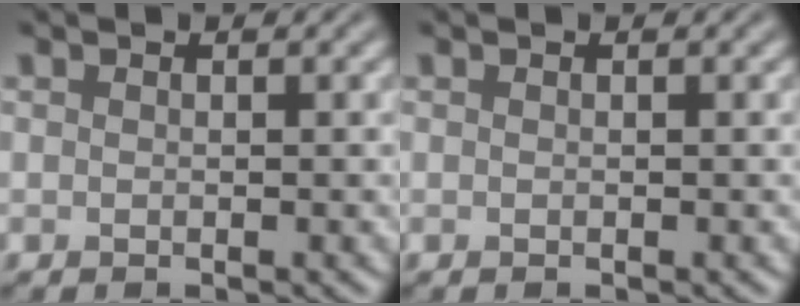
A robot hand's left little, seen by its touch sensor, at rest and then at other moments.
{"total": 0.0}